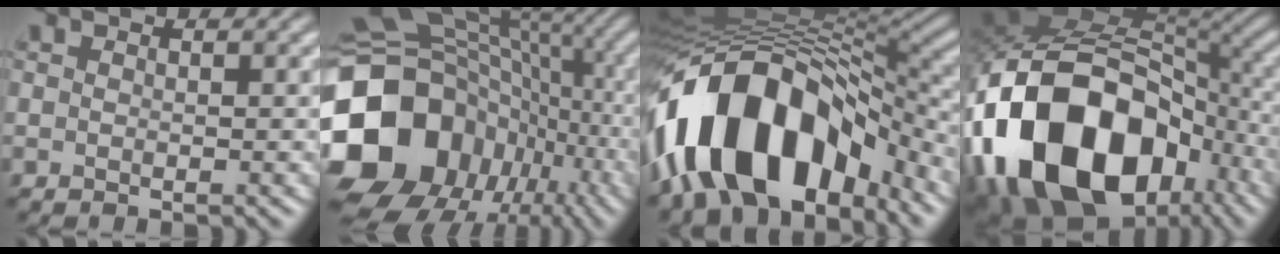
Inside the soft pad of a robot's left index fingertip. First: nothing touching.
{"total": 18.8, "force": [-4.9, 16.0, 8.7], "torque": [-0.220, 0.002, -0.079]}
{"total": 14.3, "force": [-7.1, 8.0, 9.6], "torque": [-0.165, 0.022, -0.121]}
{"total": 19.1, "force": [-7.8, 13.0, 11.6], "torque": [-0.244, -0.004, -0.126]}